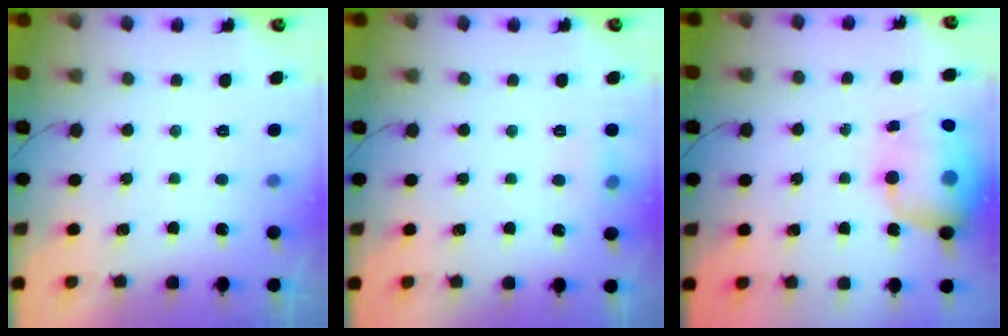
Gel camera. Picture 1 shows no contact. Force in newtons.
{"total": 5.3, "press": 5.0, "slide": 1.7}
{"total": 17.7, "press": 17.1, "slide": 4.6}